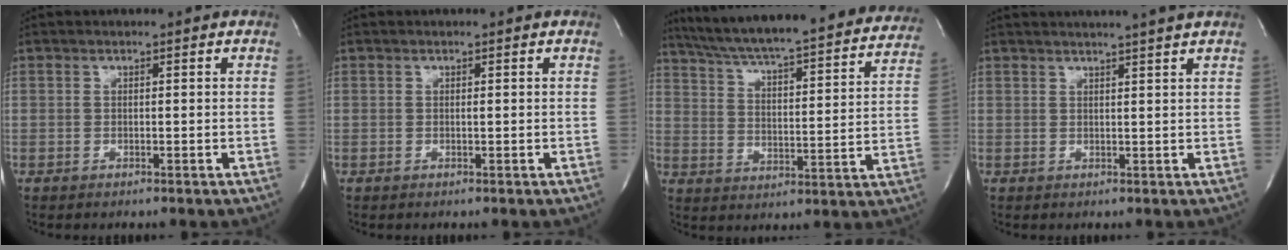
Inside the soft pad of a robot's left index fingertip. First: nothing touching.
{"total": 0.0}
{"total": 31.5, "force": [28.2, 4.1, 13.3], "torque": [-0.220, -0.049, 0.362]}
{"total": 7.0, "force": [6.3, -1.3, 2.9], "torque": [-0.038, 0.009, 0.070]}